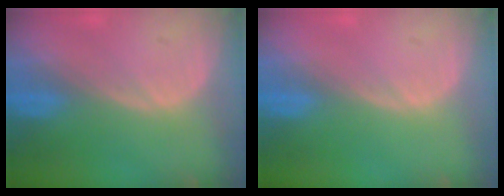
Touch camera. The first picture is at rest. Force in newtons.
{"total": 0.0}